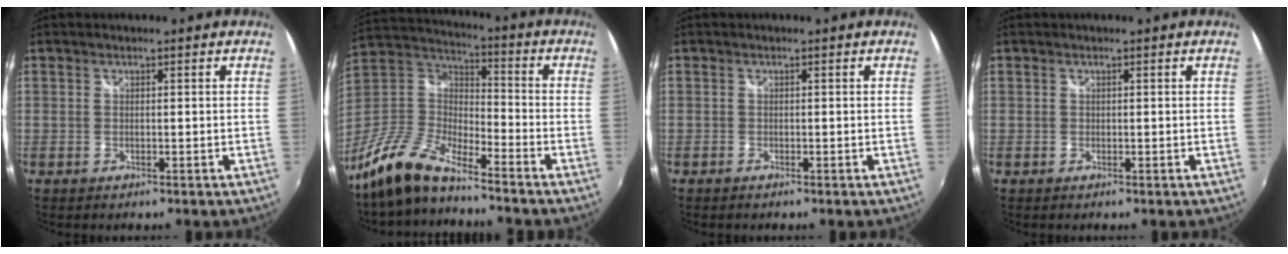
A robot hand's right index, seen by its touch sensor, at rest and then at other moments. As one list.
[{"total": 13.7, "force": [-11.0, 3.9, 7.3], "torque": [-0.173, 0.001, -0.225]}, {"total": 0.5, "force": [-0.5, 0.3, 0.1], "torque": [-0.005, -0.003, -0.011]}, {"total": 0.0}]